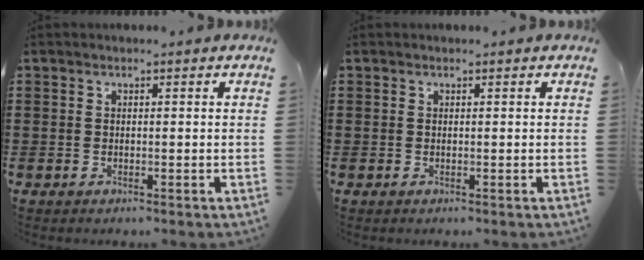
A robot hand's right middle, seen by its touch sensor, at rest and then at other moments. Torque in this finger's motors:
{"motor_torque": [0.22, -0.30, 0.03, -0.01]}